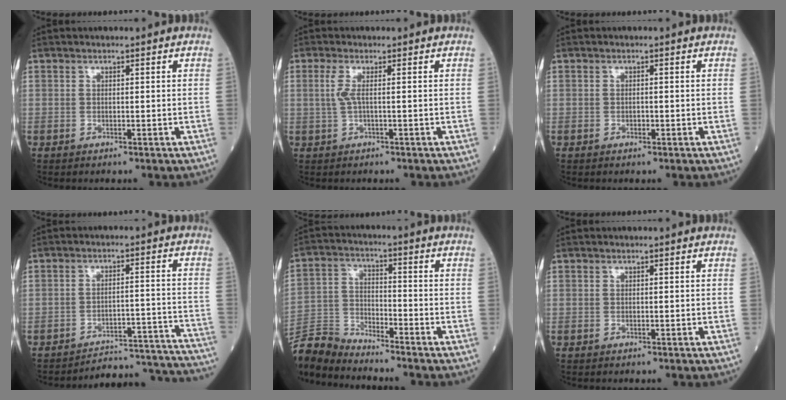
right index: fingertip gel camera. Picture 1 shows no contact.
{"total": 2.2, "force": [0.3, 0.0, 2.1], "torque": [-0.059, 0.004, 0.006]}
{"total": 0.6, "force": [-0.2, 0.3, 0.5], "torque": [-0.011, 0.000, -0.004]}
{"total": 16.7, "force": [-16.7, 0.5, 0.8], "torque": [0.018, 0.032, -0.209]}
{"total": 8.8, "force": [-8.7, -0.5, 0.9], "torque": [-0.025, 0.001, -0.173]}
{"total": 0.0}